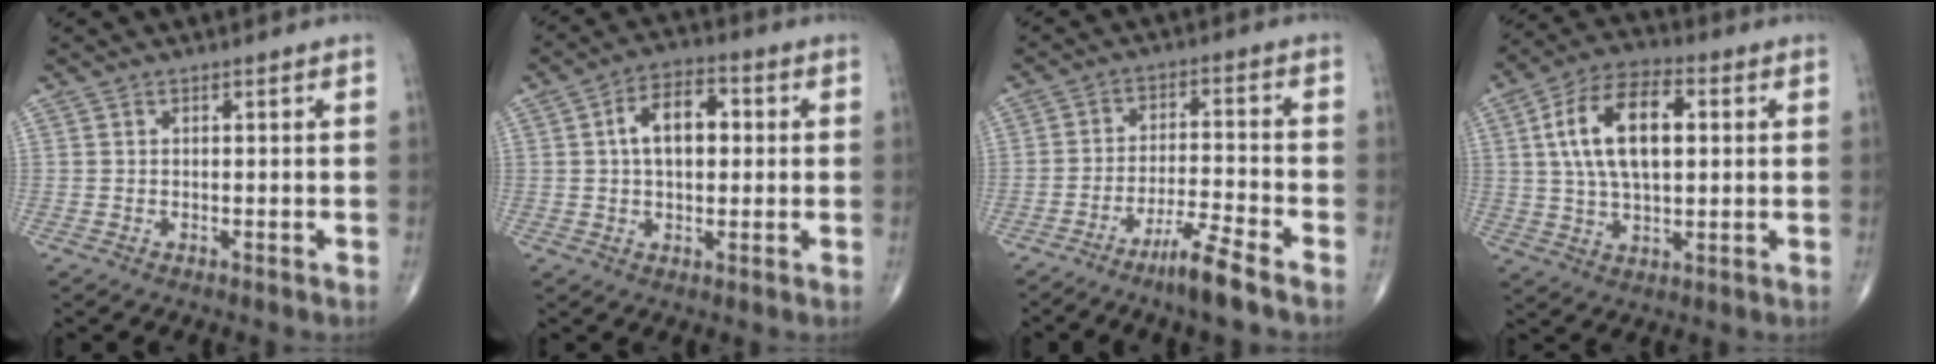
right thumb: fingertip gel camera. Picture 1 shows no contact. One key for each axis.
{"total": 9.5, "fx": 1.3, "fy": 5.6, "fz": 7.6, "tx": -0.113, "ty": 0.018, "tz": 0.016}
{"total": 7.6, "fx": -5.5, "fy": 0.0, "fz": 5.2, "tx": -0.102, "ty": 0.028, "tz": -0.105}
{"total": 15.3, "fx": 2.8, "fy": 8.0, "fz": 12.7, "tx": -0.226, "ty": 0.014, "tz": 0.048}